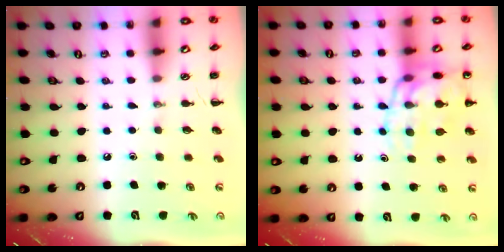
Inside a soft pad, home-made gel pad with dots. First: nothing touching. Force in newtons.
{"total": 14.7, "press": 14.5, "slide": 2.1}